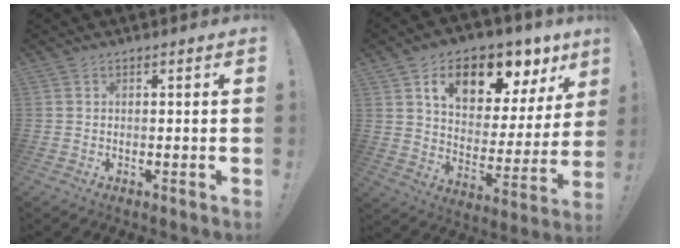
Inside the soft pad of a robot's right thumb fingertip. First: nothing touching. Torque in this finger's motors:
{"motor_torque": [2.35, 2.58, 0.36, 0.04, 0.07]}